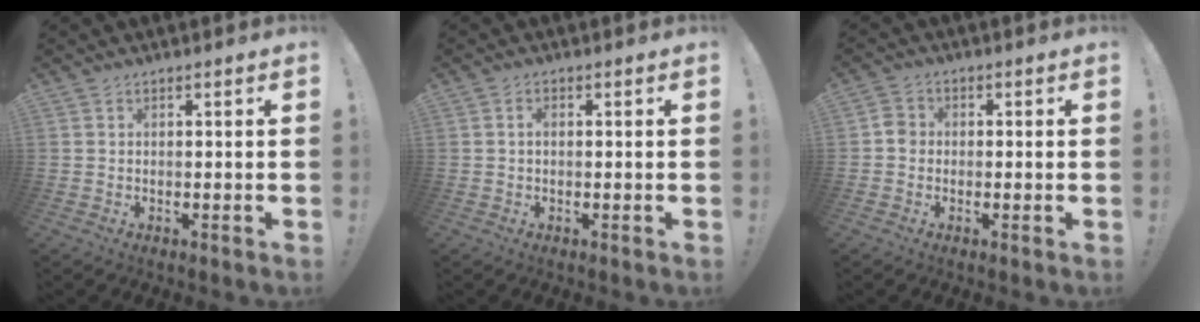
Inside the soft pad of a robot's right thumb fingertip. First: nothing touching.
{"total": 1.4, "force": [0.1, 0.9, 1.0], "torque": [-0.028, 0.007, 0.002]}
{"total": 3.4, "force": [-0.9, 2.7, 1.8], "torque": [-0.027, 0.014, -0.015]}